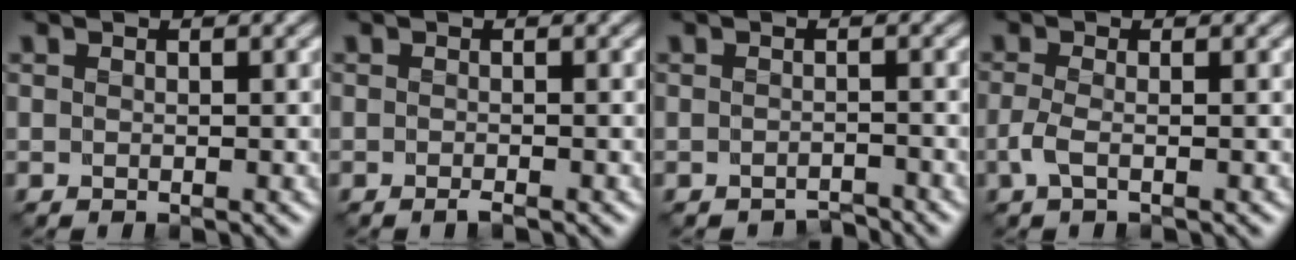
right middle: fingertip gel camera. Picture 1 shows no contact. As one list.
[{"total": 0.9, "force": [-0.8, 0.0, 0.4], "torque": [-0.010, -0.002, -0.018]}, {"total": 2.0, "force": [-2.0, 0.1, 0.0], "torque": [0.005, -0.005, -0.034]}, {"total": 1.8, "force": [-0.9, 0.5, 1.4], "torque": [-0.036, -0.005, -0.023]}]